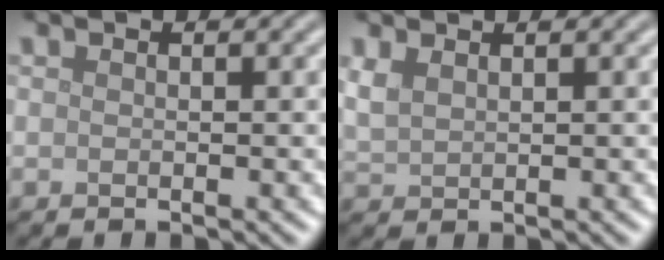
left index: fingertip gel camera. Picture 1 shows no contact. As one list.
[{"total": 1.7, "force": [1.1, 0.9, 1.0], "torque": [-0.030, 0.001, 0.027]}]